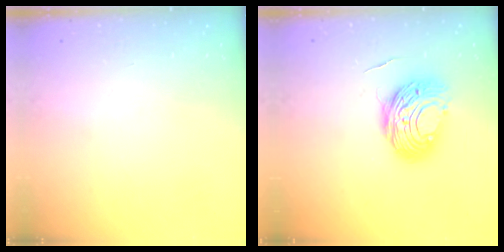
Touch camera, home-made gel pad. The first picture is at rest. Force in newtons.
{"total": 11.3, "press": 11.3, "slide": 0.9}